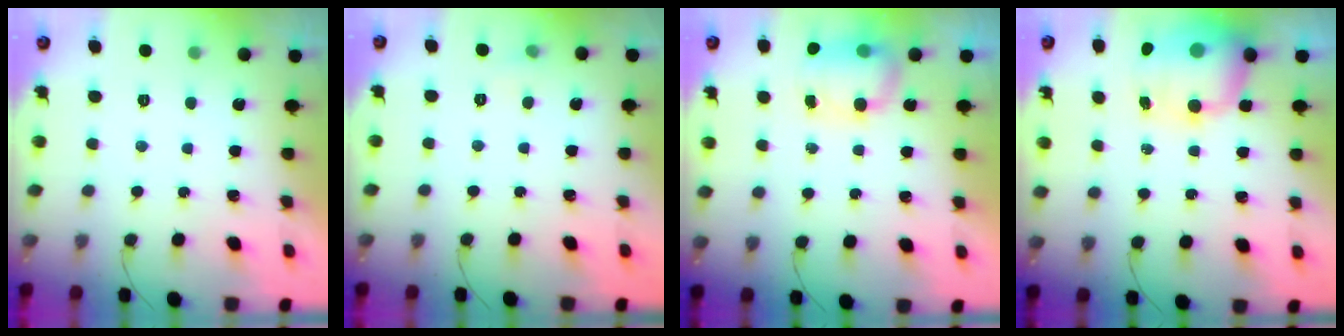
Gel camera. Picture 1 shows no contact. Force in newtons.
{"total": 3.2, "press": 3.0, "slide": 1.1}
{"total": 7.3, "press": 7.2, "slide": 1.0}
{"total": 13.0, "press": 12.6, "slide": 3.5}